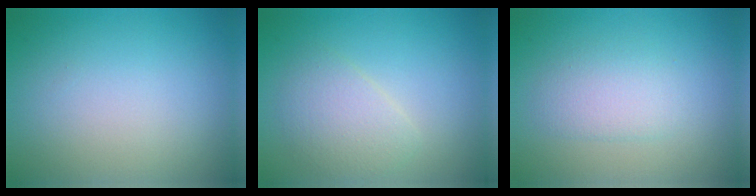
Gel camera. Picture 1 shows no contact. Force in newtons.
{"total": 2.8, "press": 2.8, "slide": 0.0}
{"total": 2.3, "press": 2.2, "slide": 0.1}